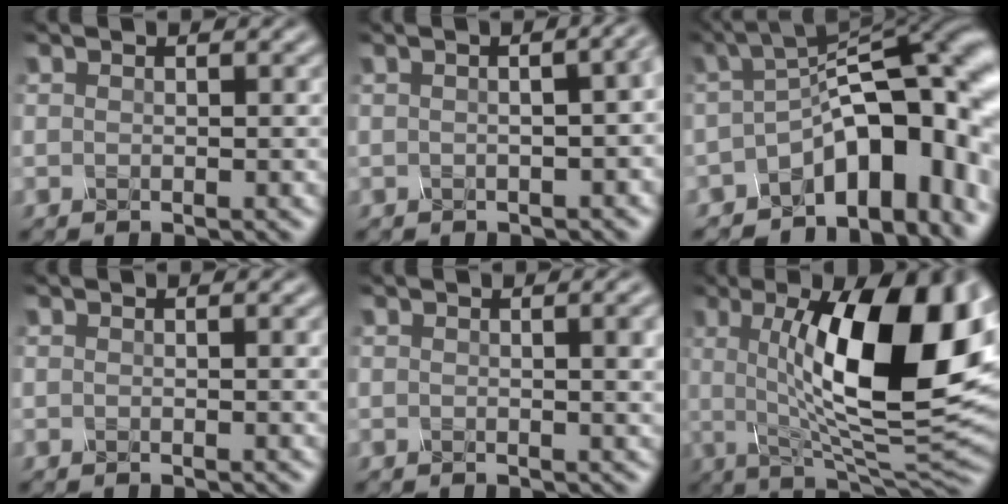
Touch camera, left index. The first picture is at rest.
{"total": 7.8, "force": [0.6, 4.1, 6.6], "torque": [-0.027, 0.030, -0.017]}
{"total": 12.6, "force": [-4.4, 6.0, 10.2], "torque": [-0.117, 0.010, -0.071]}
{"total": 0.8, "force": [0.2, 0.2, 0.8], "torque": [-0.007, 0.002, 0.001]}
{"total": 3.4, "force": [0.6, 1.1, 3.2], "torque": [-0.030, 0.007, 0.006]}
{"total": 14.8, "force": [2.4, 4.3, 13.9], "torque": [-0.190, 0.003, 0.033]}